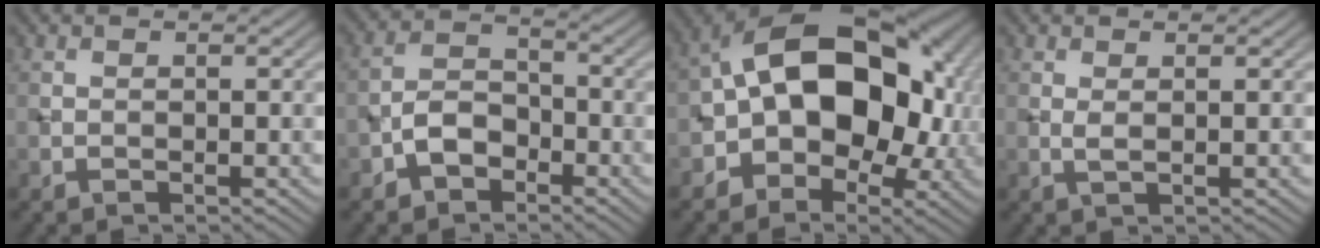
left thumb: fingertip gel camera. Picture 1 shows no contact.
{"total": 4.4, "force": [-2.5, 2.8, 2.3], "torque": [-0.040, 0.009, -0.059]}
{"total": 16.0, "force": [-0.7, 10.8, 11.8], "torque": [-0.163, 0.022, -0.029]}
{"total": 1.1, "force": [0.5, 0.2, 1.0], "torque": [-0.025, 0.003, 0.010]}